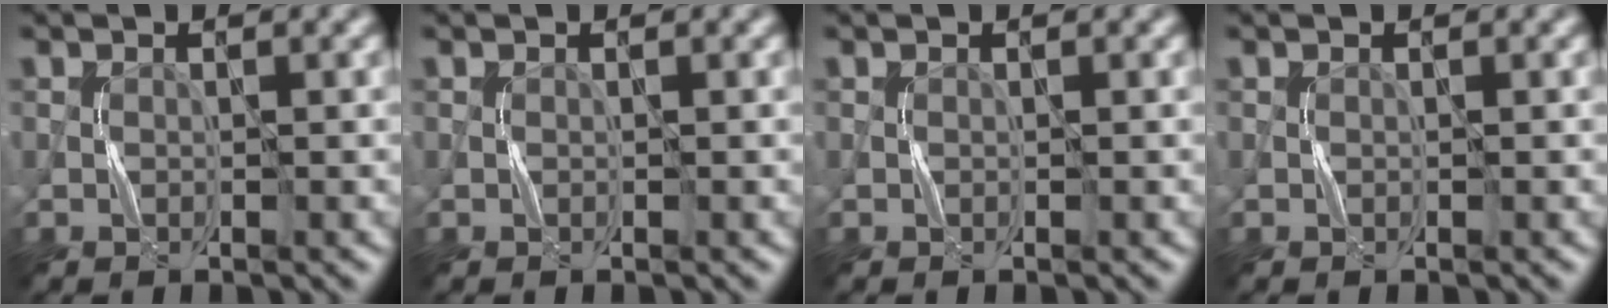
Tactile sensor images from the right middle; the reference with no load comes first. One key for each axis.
{"total": 0.0}
{"total": 0.0}
{"total": 0.0}